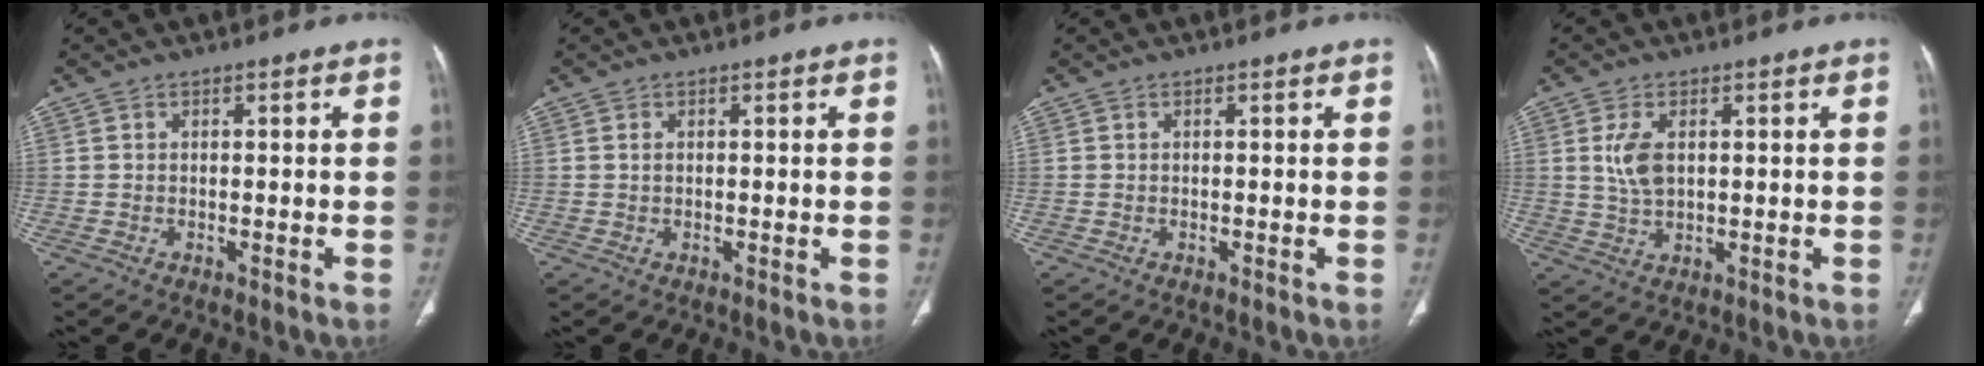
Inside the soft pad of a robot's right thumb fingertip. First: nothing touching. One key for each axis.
{"total": 0.6, "fx": 0.2, "fy": 0.4, "fz": 0.5, "tx": -0.012, "ty": 0.002, "tz": 0.004}
{"total": 0.0}
{"total": 5.4, "fx": 1.3, "fy": 2.9, "fz": 4.4, "tx": -0.093, "ty": -0.004, "tz": 0.029}